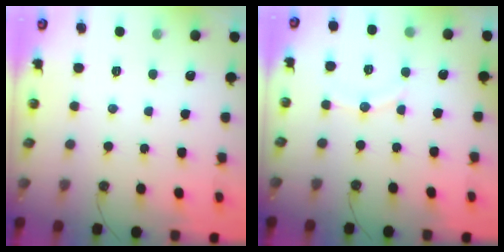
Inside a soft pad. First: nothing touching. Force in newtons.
{"total": 6.1, "press": 5.9, "slide": 1.7}